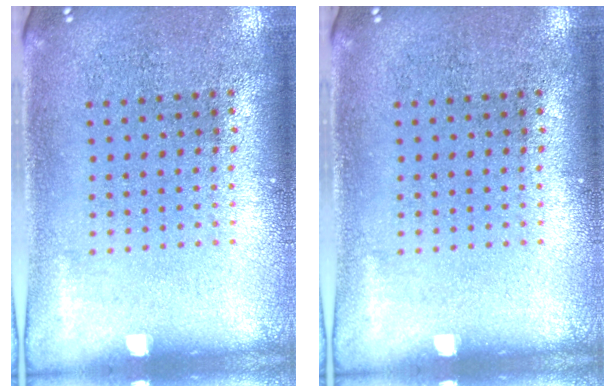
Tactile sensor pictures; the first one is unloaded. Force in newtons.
{"total": 0.0}